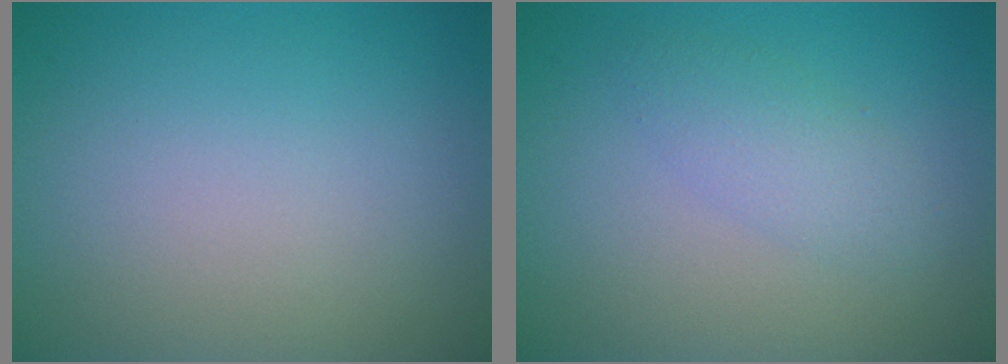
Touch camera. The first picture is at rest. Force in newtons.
{"total": 2.2, "press": 2.2, "slide": 0.1}